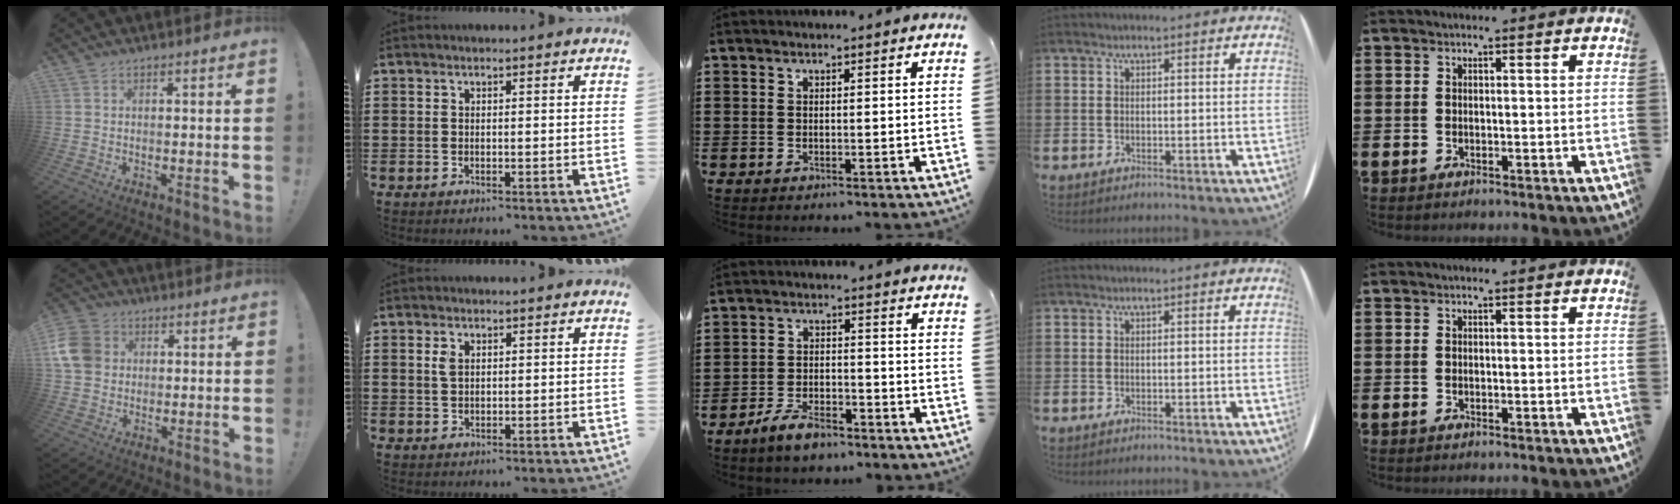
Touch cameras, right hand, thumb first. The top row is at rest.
{"thumb": {"total": 10.3, "force": [1.9, 8.8, 5.0], "torque": [-0.099, 0.004, 0.040]}, "index": {"total": 1.9, "force": [0.6, 1.1, 1.4], "torque": [-0.032, 0.006, 0.010]}, "middle": {"total": 5.1, "force": [-4.2, 1.5, 2.4], "torque": [-0.060, 0.003, -0.085]}}